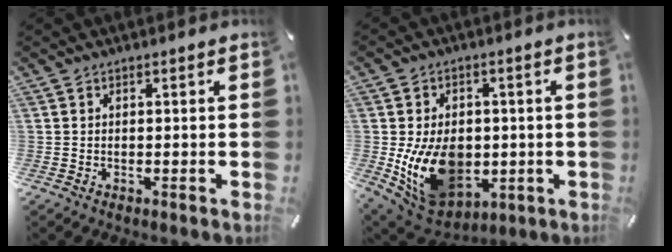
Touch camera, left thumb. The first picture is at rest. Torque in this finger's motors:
{"motor_torque": [2.45, 2.56, 1.59, 0.46, 0.21]}